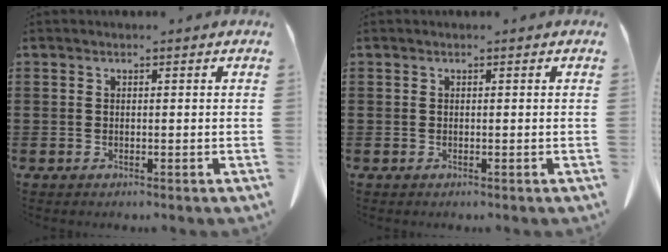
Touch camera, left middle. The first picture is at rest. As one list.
[{"total": 0.0}]